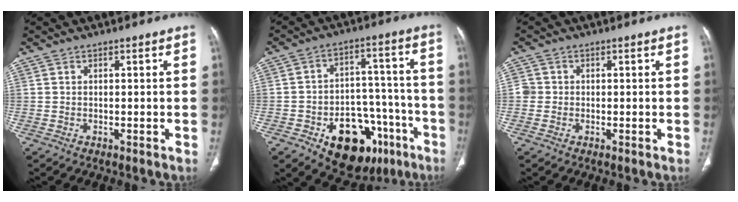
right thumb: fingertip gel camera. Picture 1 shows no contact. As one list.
[{"total": 19.2, "force": [-9.5, 11.9, 11.6], "torque": [-0.120, 0.071, -0.126]}, {"total": 1.8, "force": [-0.1, 1.8, 0.4], "torque": [0.005, 0.006, -0.003]}]